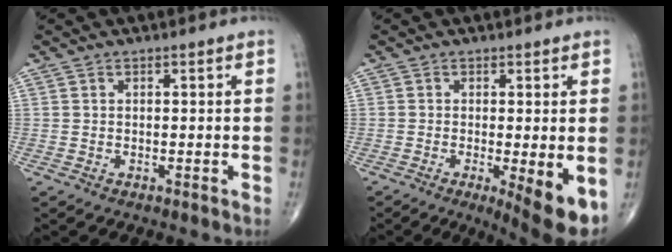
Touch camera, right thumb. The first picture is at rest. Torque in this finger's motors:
{"motor_torque": [-0.09, 0.68, 0.13, -0.13, 0.06]}